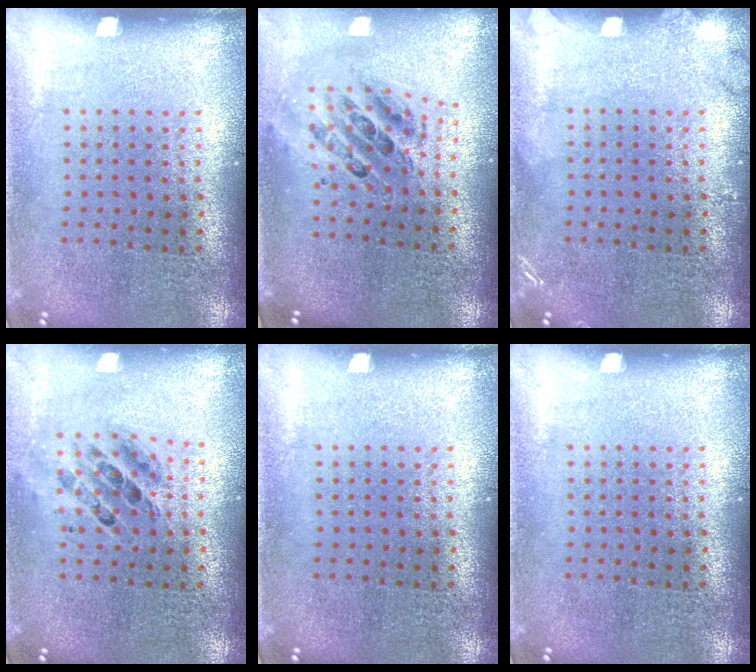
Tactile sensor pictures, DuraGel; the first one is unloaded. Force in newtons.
{"total": 1.0, "press": 0.9, "slide": 0.3}
{"total": 1.3, "press": 1.3, "slide": 0.2}
{"total": 0.8, "press": 0.7, "slide": 0.1}
{"total": 0.0}
{"total": 0.0}